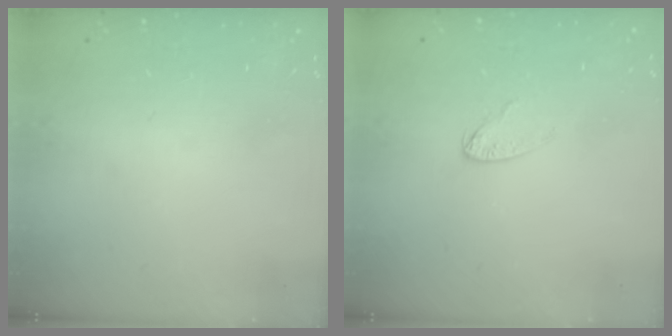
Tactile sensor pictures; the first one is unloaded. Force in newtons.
{"total": 4.6, "press": 4.5, "slide": 0.4}